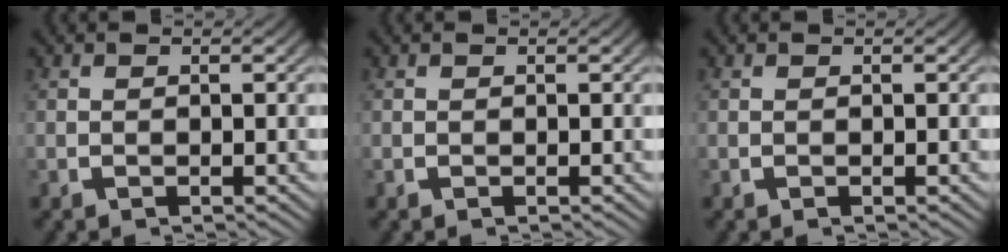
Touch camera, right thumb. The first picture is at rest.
{"total": 0.0}
{"total": 0.0}